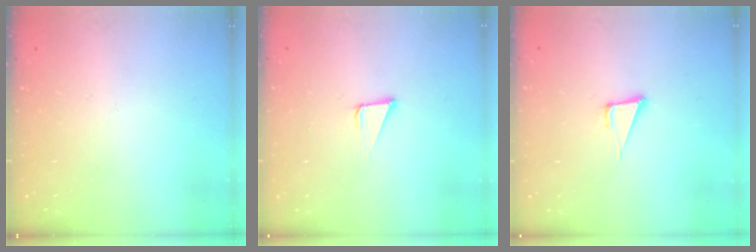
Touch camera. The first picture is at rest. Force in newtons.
{"total": 3.7, "press": 3.1, "slide": 2.1}
{"total": 5.1, "press": 4.3, "slide": 2.8}